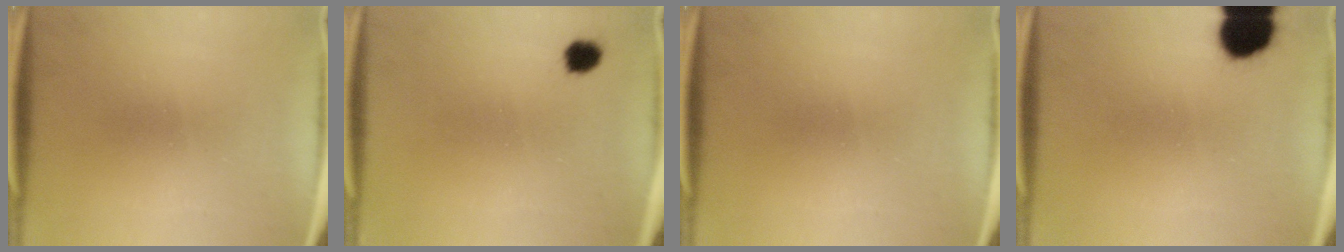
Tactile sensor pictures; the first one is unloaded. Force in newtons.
{"total": 2.8}
{"total": 0.0}
{"total": 10.9}